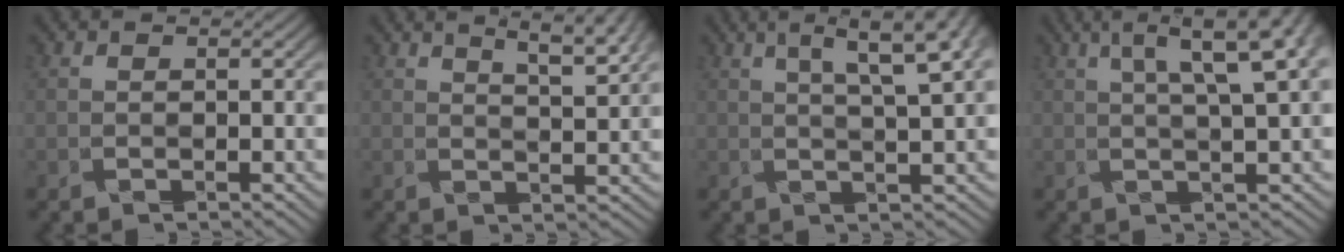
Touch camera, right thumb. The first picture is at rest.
{"total": 4.2, "force": [3.2, -0.3, 2.7], "torque": [-0.059, 0.009, 0.055]}
{"total": 5.9, "force": [3.1, 0.0, 5.0], "torque": [-0.097, 0.015, 0.052]}
{"total": 7.1, "force": [3.3, 0.3, 6.3], "torque": [-0.111, 0.019, 0.053]}